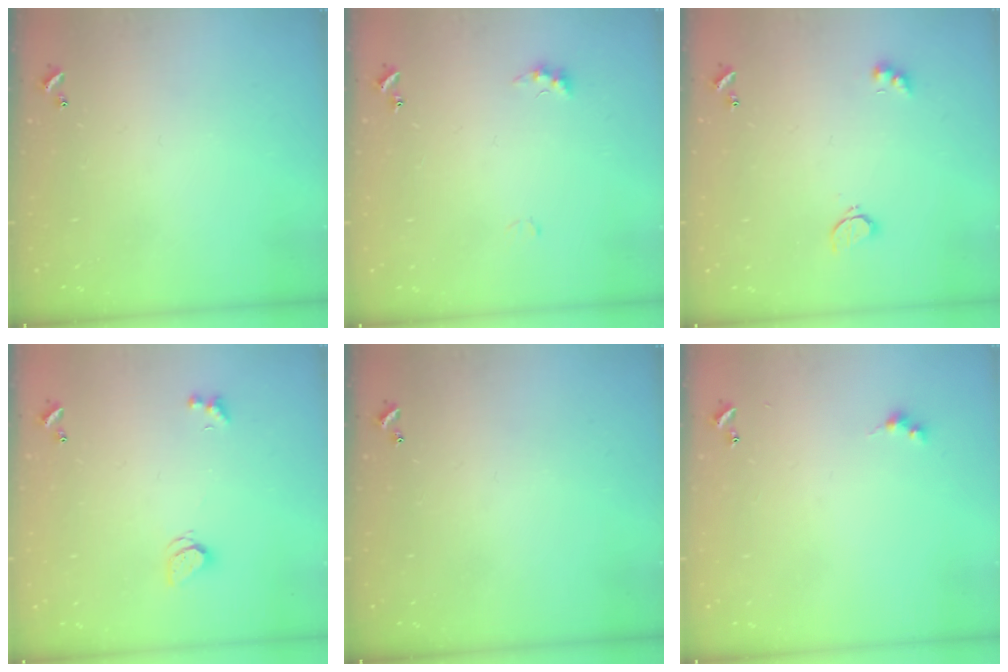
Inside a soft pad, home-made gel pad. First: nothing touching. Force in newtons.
{"total": 4.9, "press": 4.8, "slide": 0.7}
{"total": 3.3, "press": 3.3, "slide": 0.6}
{"total": 2.0, "press": 2.0, "slide": 0.3}
{"total": 0.0}
{"total": 2.6, "press": 2.6, "slide": 0.5}